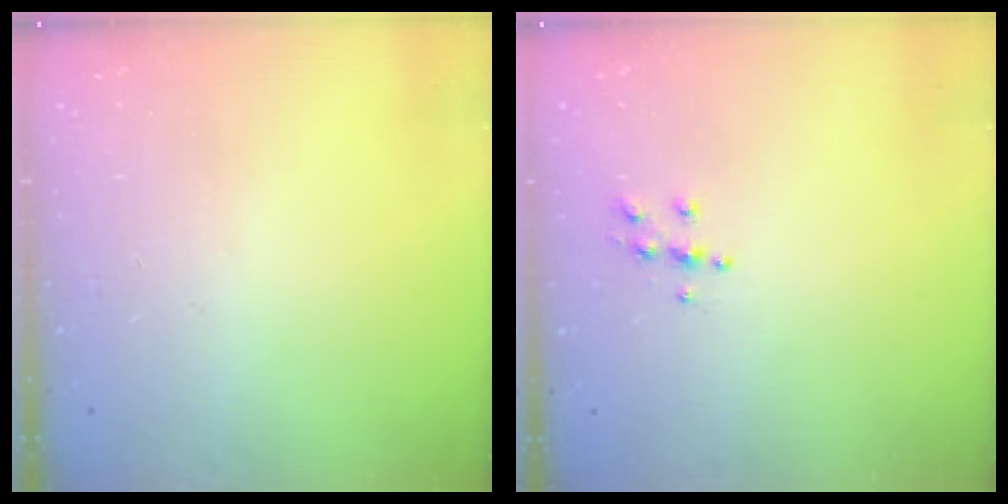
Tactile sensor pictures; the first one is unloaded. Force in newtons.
{"total": 5.3, "press": 5.2, "slide": 0.5}